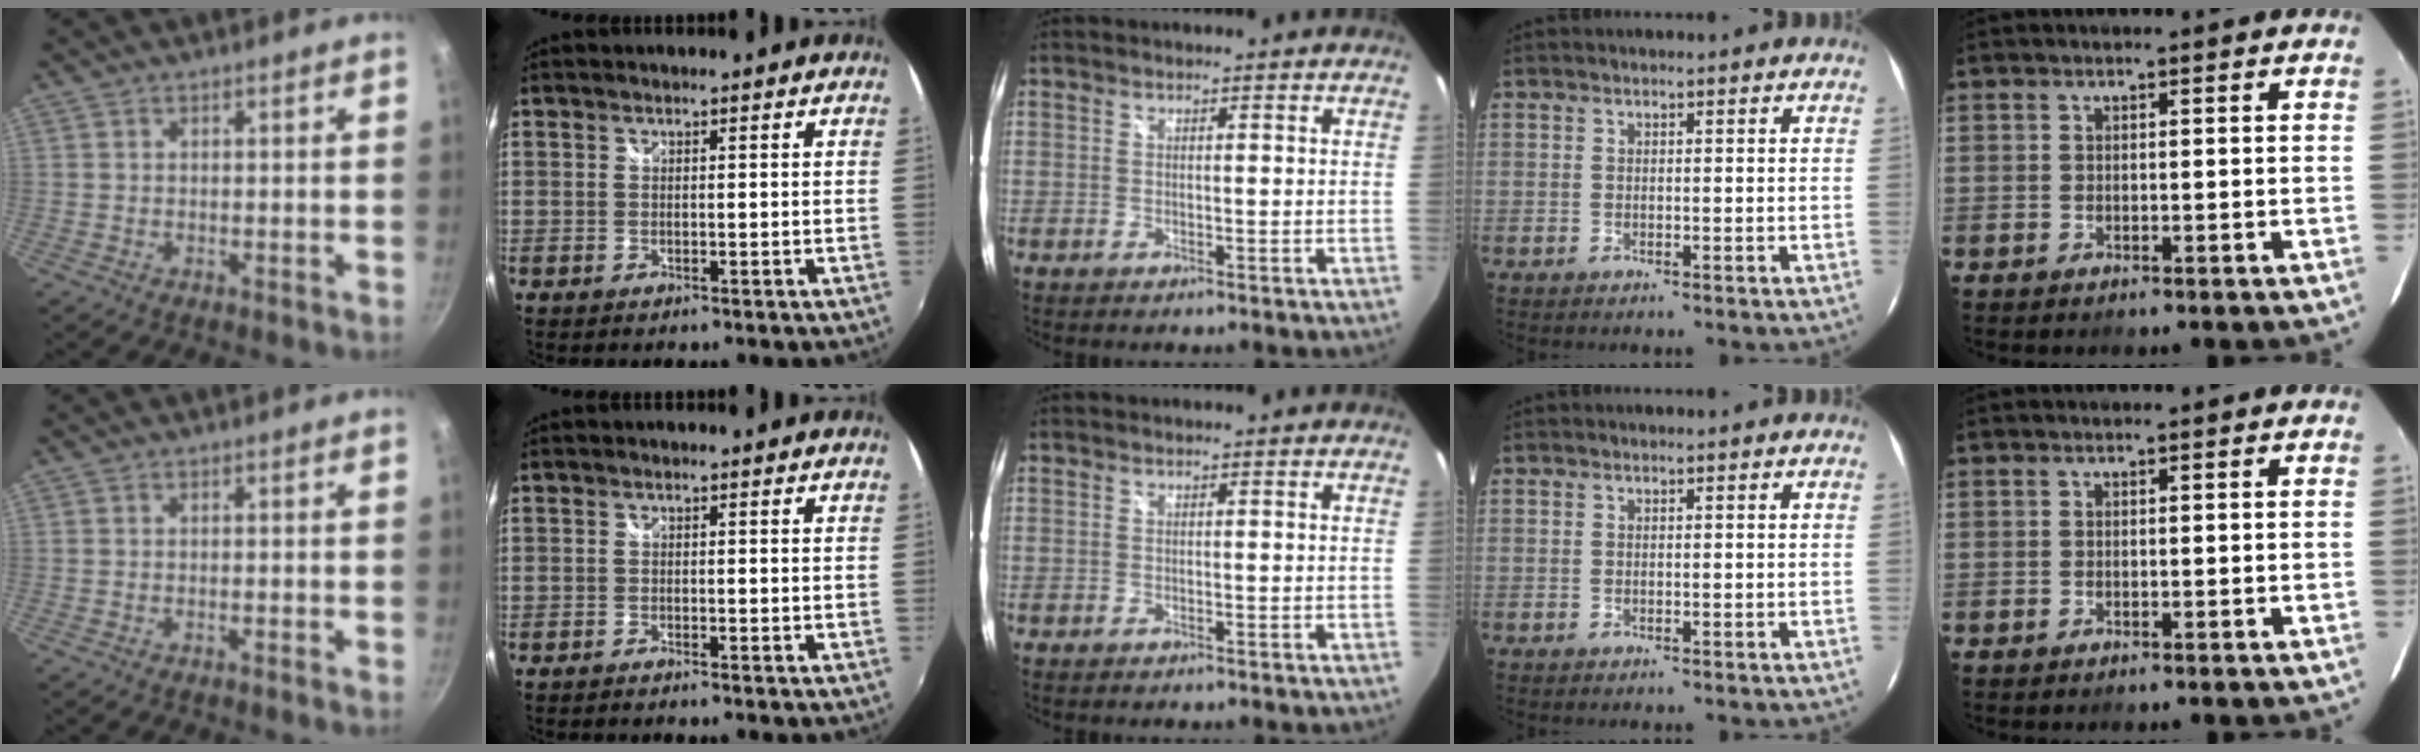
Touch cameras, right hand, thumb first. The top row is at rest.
{"thumb": {"total": 0.5, "force": [-0.4, -0.1, 0.3], "torque": [-0.013, 0.004, -0.007]}, "index": {"total": 1.0, "force": [-0.9, 0.1, 0.2], "torque": [-0.007, -0.007, -0.019]}}